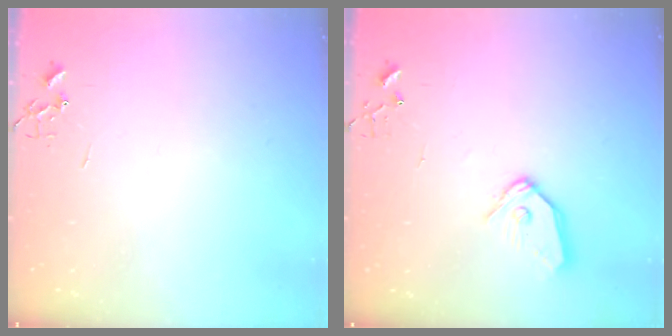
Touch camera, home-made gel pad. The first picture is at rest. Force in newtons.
{"total": 9.9, "press": 9.8, "slide": 1.2}